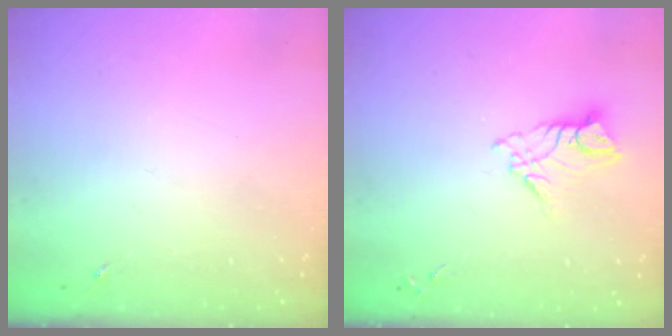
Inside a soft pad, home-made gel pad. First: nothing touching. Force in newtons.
{"total": 9.7, "press": 9.6, "slide": 0.9}